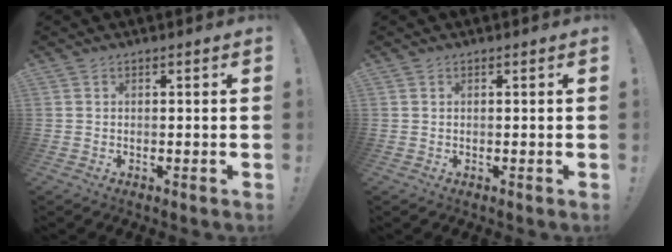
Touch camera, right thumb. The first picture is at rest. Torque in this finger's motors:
{"motor_torque": [0.09, 0.06, -0.15, 0.07, 0.06]}